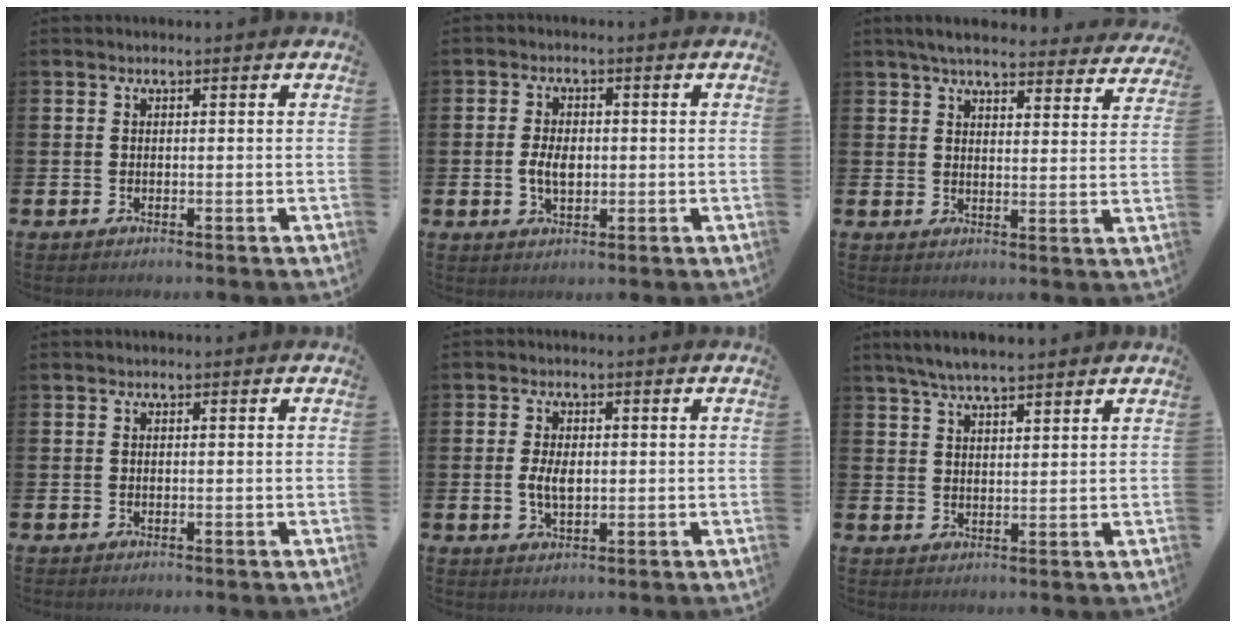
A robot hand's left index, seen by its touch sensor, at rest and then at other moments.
{"total": 3.8, "force": [-0.1, 2.3, 3.0], "torque": [-0.049, 0.005, -0.005]}
{"total": 5.4, "force": [5.0, 1.0, 1.7], "torque": [-0.035, -0.029, 0.087]}
{"total": 0.0}
{"total": 3.7, "force": [0.1, 2.1, 3.0], "torque": [-0.051, 0.005, -0.001]}
{"total": 5.3, "force": [4.9, 0.6, 1.9], "torque": [-0.047, -0.011, 0.088]}